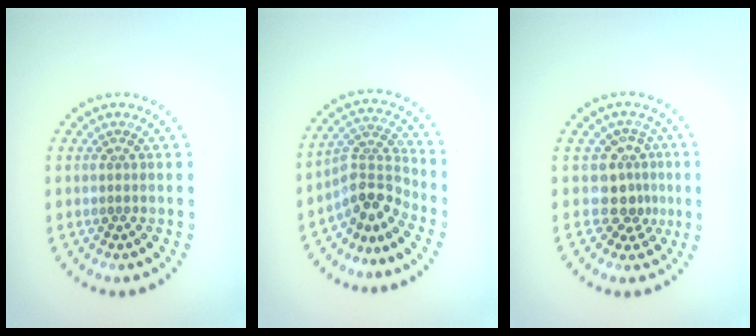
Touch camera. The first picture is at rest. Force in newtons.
{"total": 3.7, "press": 2.6, "slide": 2.7}
{"total": 3.0, "press": 2.2, "slide": 2.0}